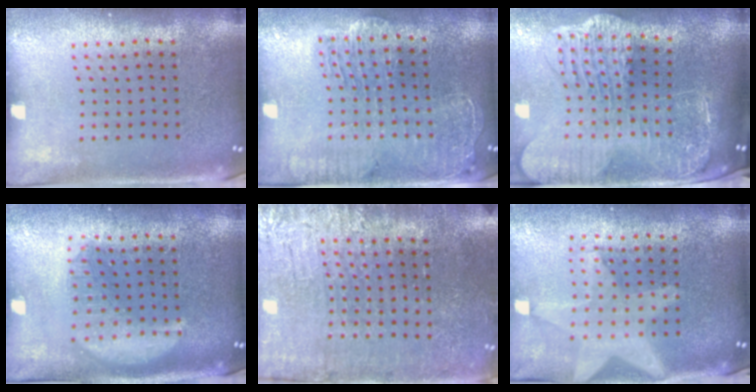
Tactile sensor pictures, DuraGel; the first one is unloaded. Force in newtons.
{"total": 2.1, "press": 1.9, "slide": 0.9}
{"total": 4.1, "press": 3.1, "slide": 2.6}
{"total": 2.4, "press": 2.4, "slide": 0.3}
{"total": 3.7, "press": 3.4, "slide": 1.3}
{"total": 2.3, "press": 1.9, "slide": 1.3}